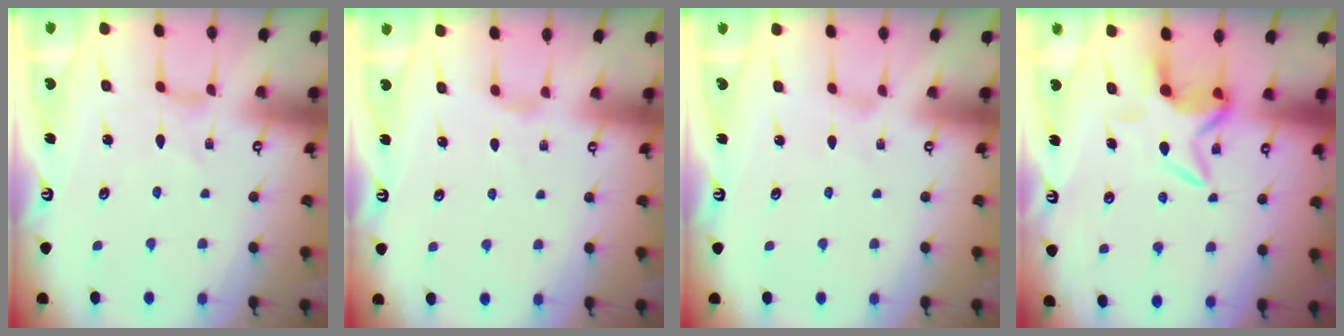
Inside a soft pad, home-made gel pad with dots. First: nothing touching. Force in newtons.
{"total": 2.2, "press": 2.2, "slide": 0.4}
{"total": 0.0}
{"total": 6.4, "press": 6.4, "slide": 0.7}